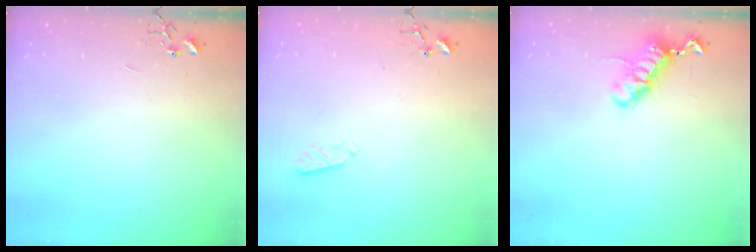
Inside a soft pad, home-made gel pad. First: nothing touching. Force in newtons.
{"total": 3.2, "press": 3.1, "slide": 0.5}
{"total": 12.5, "press": 12.5, "slide": 0.9}